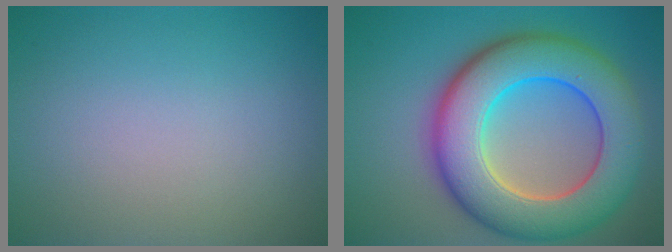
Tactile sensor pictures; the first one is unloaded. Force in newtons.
{"total": 11.7, "press": 11.7, "slide": 0.4}